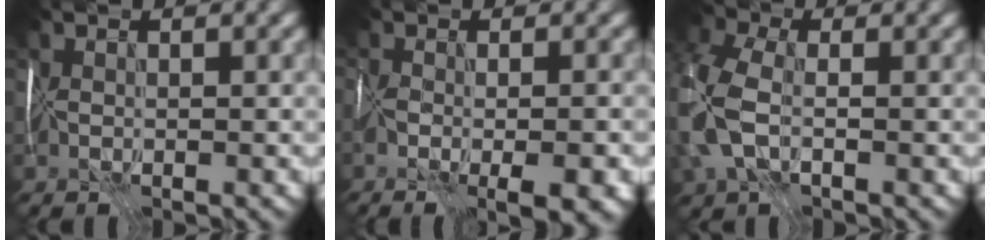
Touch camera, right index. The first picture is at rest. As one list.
[{"total": 6.3, "force": [-2.6, 2.3, 5.2], "torque": [-0.073, -0.011, -0.026]}, {"total": 9.0, "force": [-1.2, 5.9, 6.6], "torque": [-0.190, -0.001, -0.032]}]